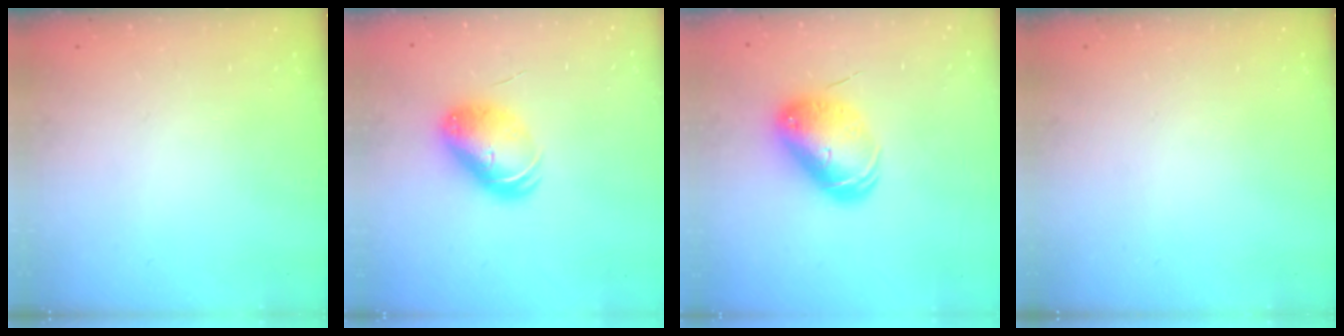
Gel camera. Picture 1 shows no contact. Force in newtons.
{"total": 9.2, "press": 9.0, "slide": 2.0}
{"total": 10.1, "press": 9.9, "slide": 2.0}
{"total": 0.0}